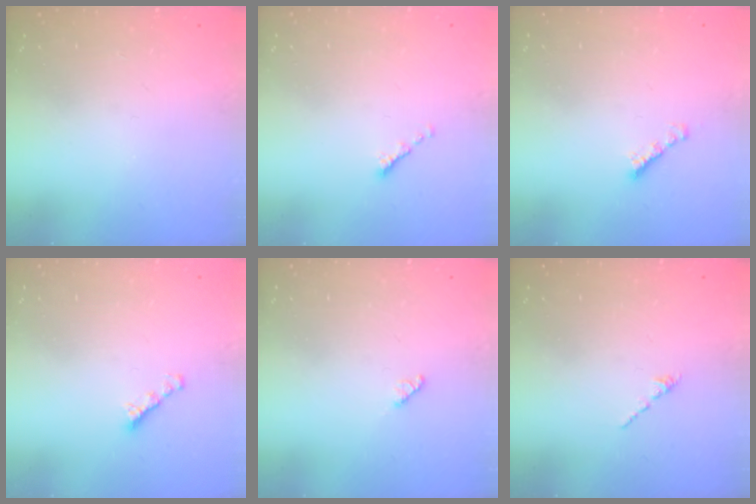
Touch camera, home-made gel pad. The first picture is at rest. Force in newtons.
{"total": 0.6, "press": 0.5, "slide": 0.3}
{"total": 2.4, "press": 2.4, "slide": 0.4}
{"total": 2.7, "press": 2.6, "slide": 0.7}
{"total": 2.9, "press": 2.9, "slide": 0.3}
{"total": 0.6, "press": 0.5, "slide": 0.3}